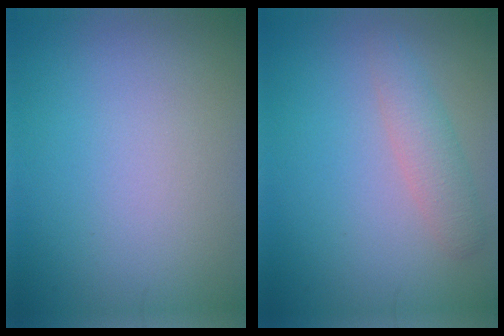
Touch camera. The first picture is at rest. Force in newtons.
{"total": 2.4, "press": 2.3, "slide": 0.1}